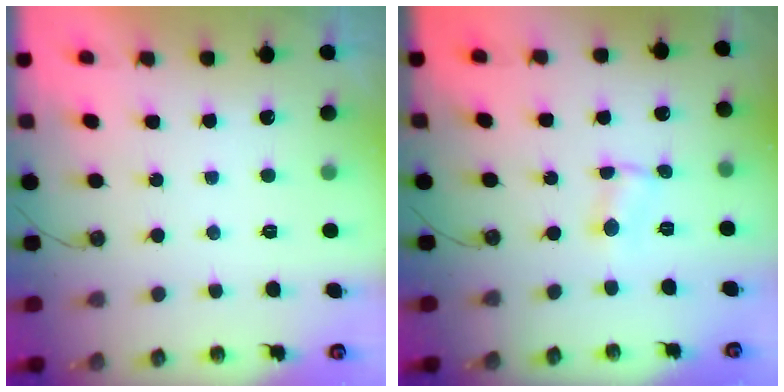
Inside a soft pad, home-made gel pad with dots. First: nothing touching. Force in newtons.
{"total": 1.3, "press": 1.3, "slide": 0.2}